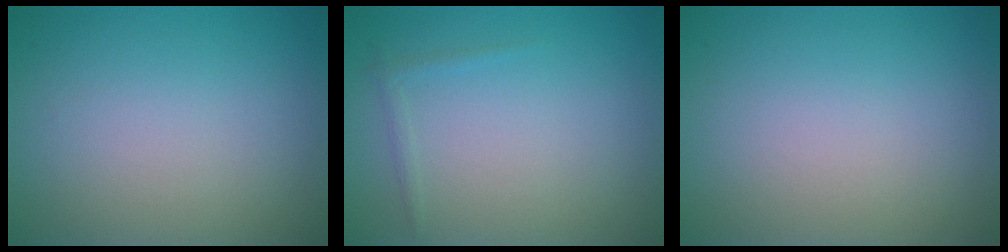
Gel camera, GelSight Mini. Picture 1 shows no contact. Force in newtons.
{"total": 0.7, "press": 0.7, "slide": 0.0}
{"total": 0.0}